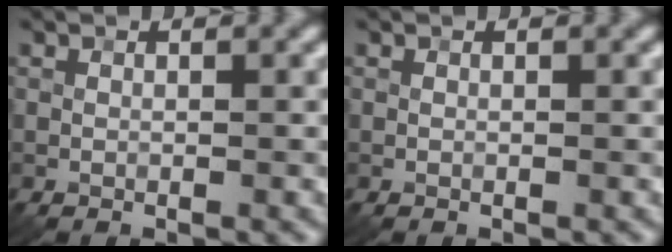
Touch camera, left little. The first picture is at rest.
{"total": 0.0}